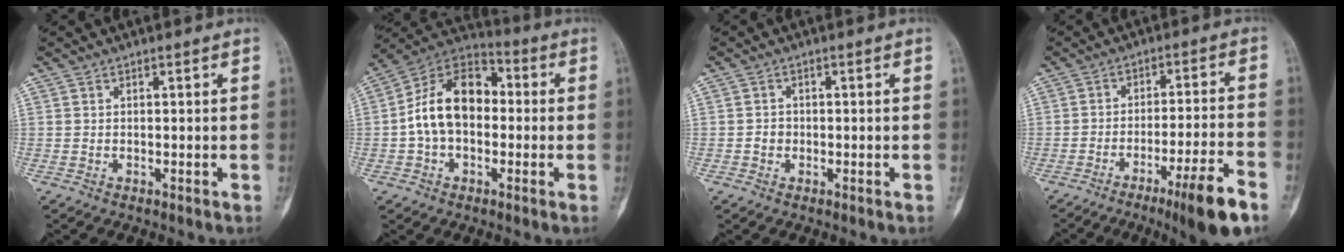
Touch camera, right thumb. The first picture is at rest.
{"total": 14.8, "force": [-0.3, 10.0, 10.9], "torque": [-0.174, 0.041, -0.018]}
{"total": 1.6, "force": [-0.4, 1.4, 0.5], "torque": [0.000, 0.007, -0.008]}
{"total": 11.7, "force": [-6.9, 0.8, 9.4], "torque": [-0.152, 0.026, -0.105]}